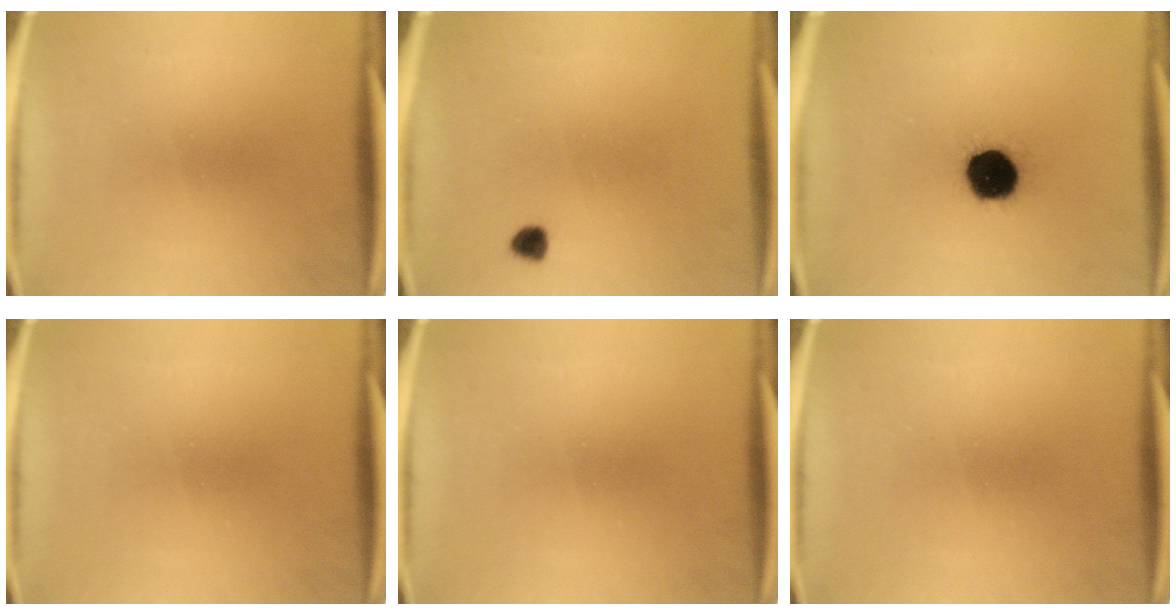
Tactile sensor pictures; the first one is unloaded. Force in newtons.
{"total": 1.8}
{"total": 14.0}
{"total": 0.0}
{"total": 0.0}
{"total": 0.0}